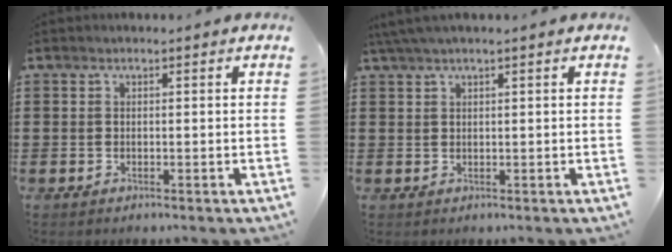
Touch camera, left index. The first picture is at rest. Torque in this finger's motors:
{"motor_torque": [0.23, -0.34, 0.34, 0.11]}